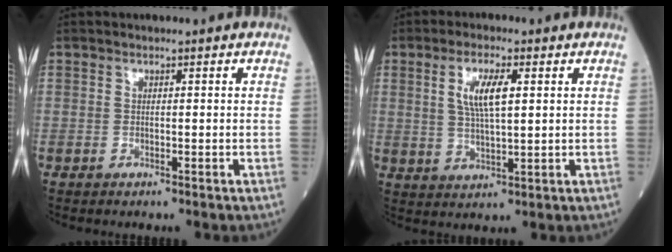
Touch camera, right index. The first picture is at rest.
{"total": 6.2, "force": [1.8, 1.4, 5.7], "torque": [-0.115, 0.004, 0.040]}